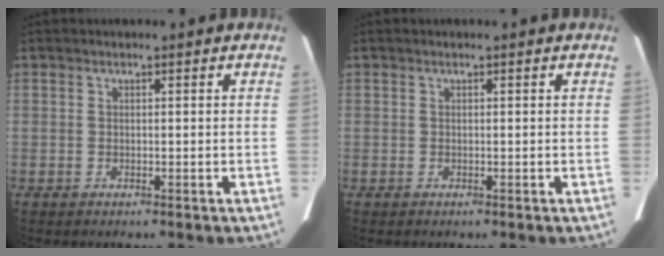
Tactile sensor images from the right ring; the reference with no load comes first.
{"total": 0.0}